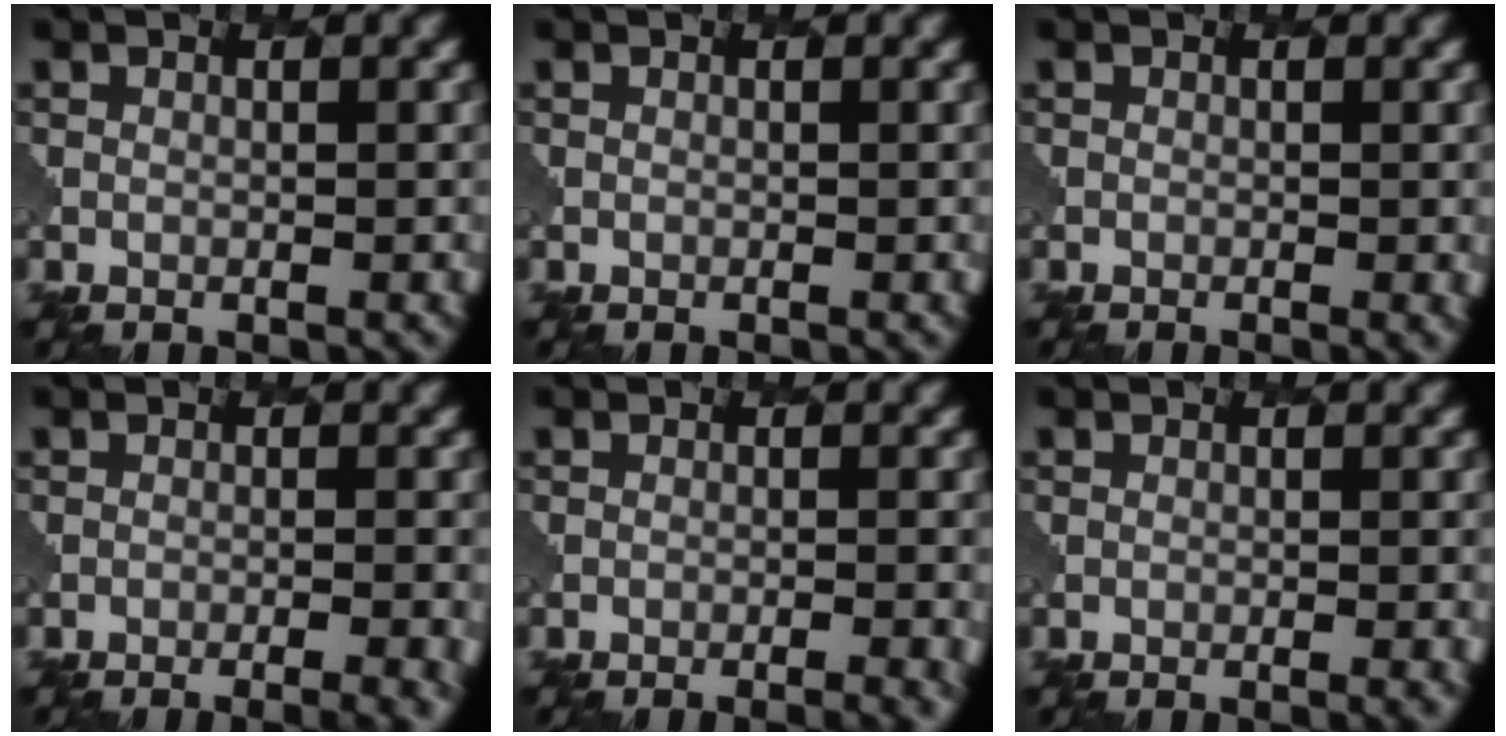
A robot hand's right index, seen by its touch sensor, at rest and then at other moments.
{"total": 0.0}
{"total": 1.1, "force": [-0.1, 0.4, 1.1], "torque": [-0.008, -0.002, 0.003]}
{"total": 4.5, "force": [-2.6, 1.6, 3.4], "torque": [-0.025, 0.007, -0.027]}
{"total": 3.4, "force": [-1.8, 1.1, 2.6], "torque": [-0.019, 0.013, -0.021]}
{"total": 1.8, "force": [-0.8, 0.6, 1.5], "torque": [-0.005, 0.009, -0.007]}